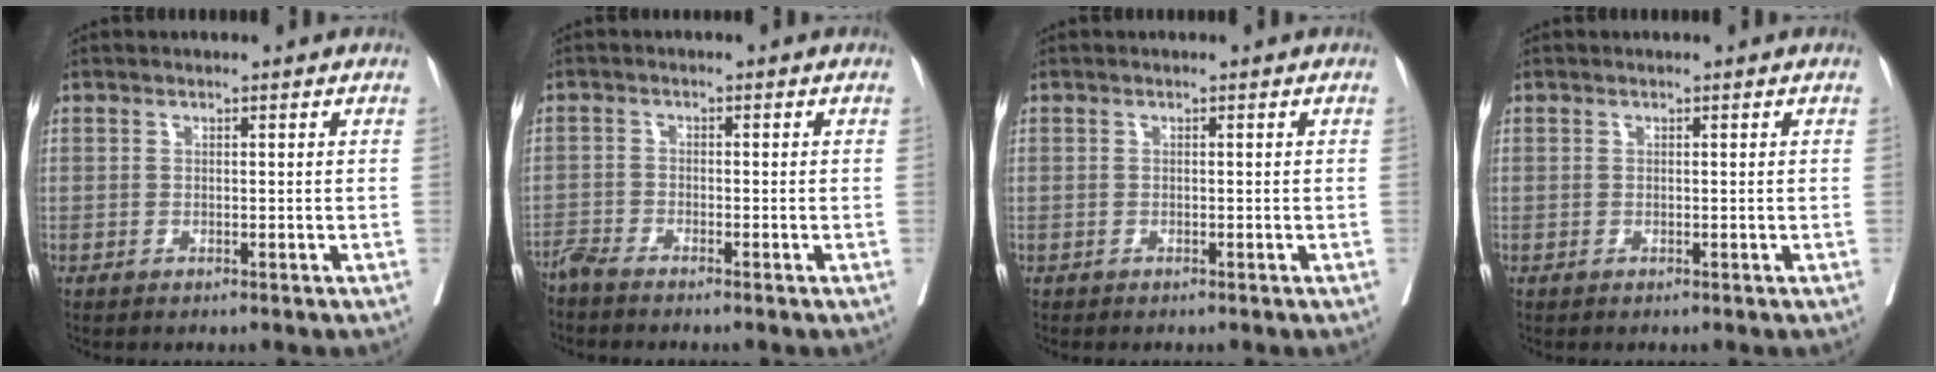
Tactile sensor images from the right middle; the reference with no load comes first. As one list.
[{"total": 2.6, "force": [-2.5, -0.3, 0.8], "torque": [-0.015, -0.008, -0.054]}, {"total": 0.0}, {"total": 0.0}]